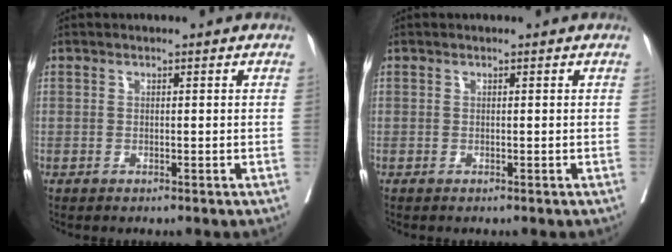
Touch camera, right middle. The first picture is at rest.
{"total": 0.0}